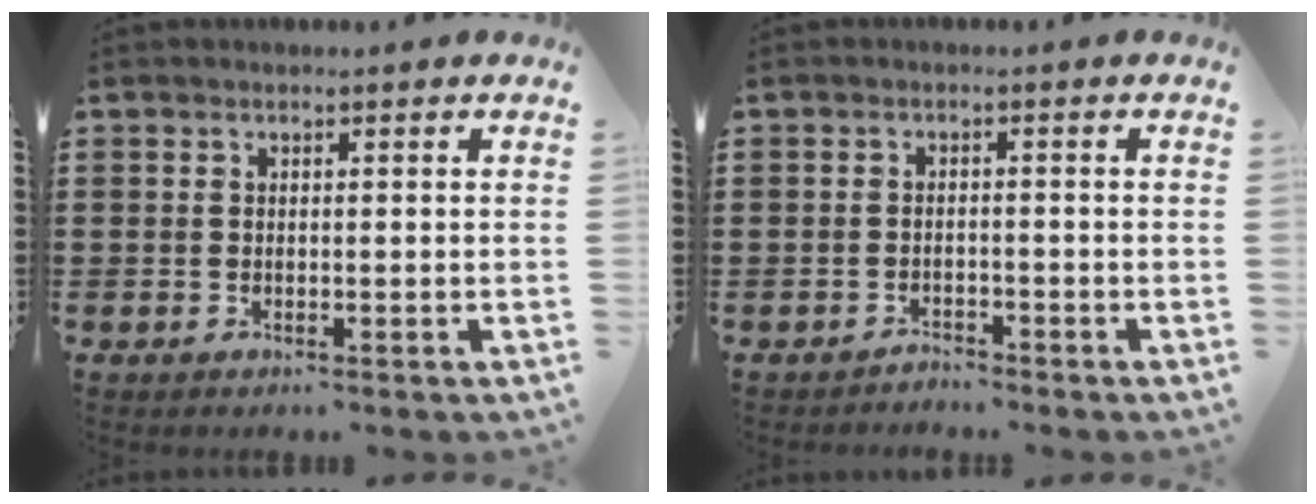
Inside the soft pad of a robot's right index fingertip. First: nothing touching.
{"total": 1.7, "force": [-1.6, 0.2, -0.1], "torque": [-0.003, 0.003, -0.037]}